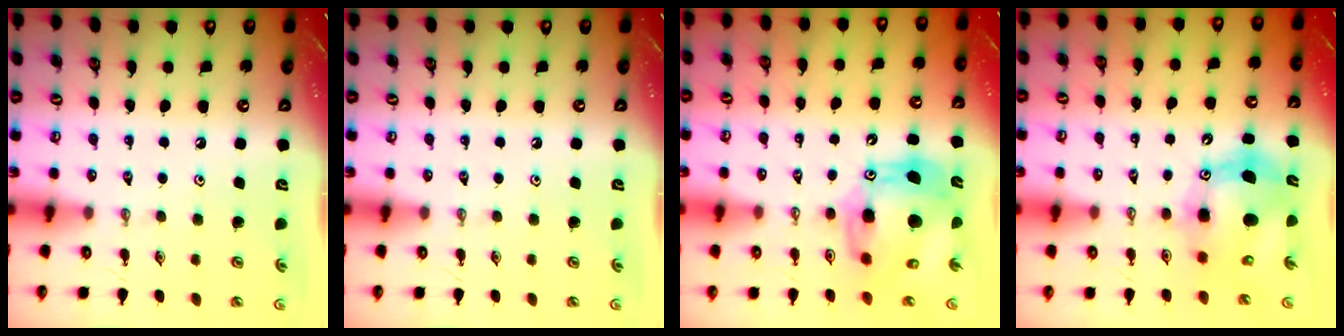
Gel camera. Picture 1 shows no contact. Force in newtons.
{"total": 0.0}
{"total": 15.6, "press": 15.5, "slide": 1.4}
{"total": 11.6, "press": 11.3, "slide": 2.7}